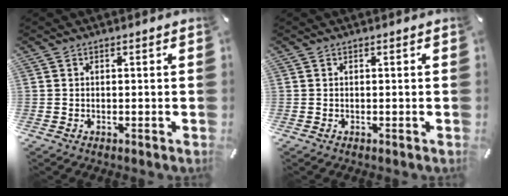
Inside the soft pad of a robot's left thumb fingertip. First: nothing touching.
{"total": 0.0}